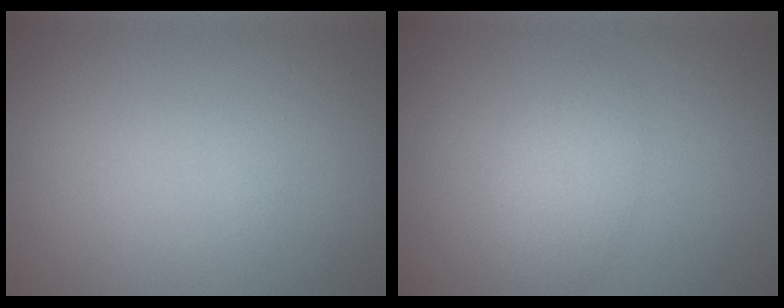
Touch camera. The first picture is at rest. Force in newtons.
{"total": 2.2, "press": 2.2, "slide": 0.1}